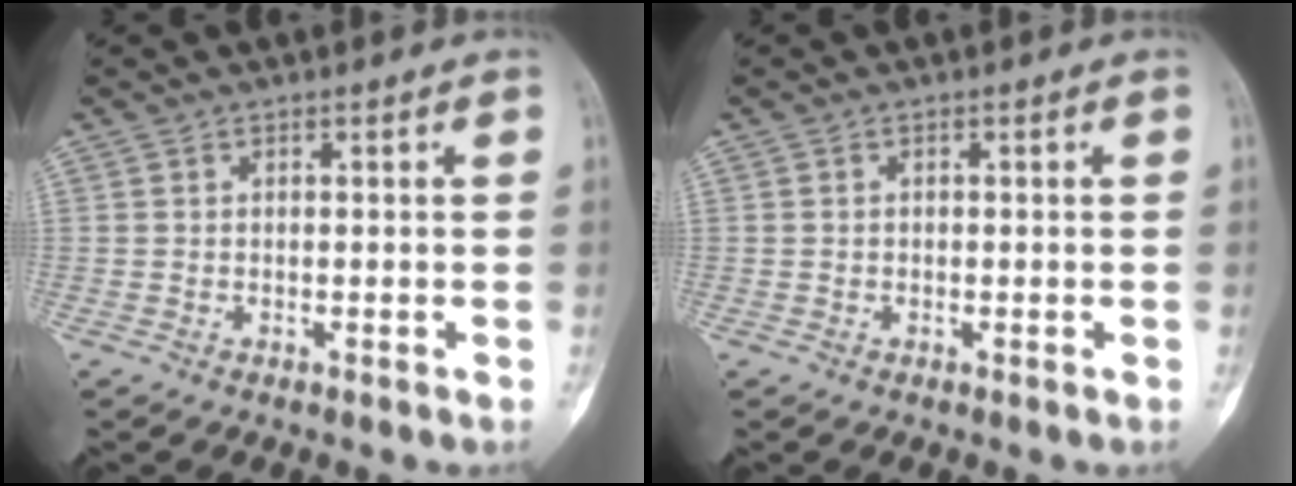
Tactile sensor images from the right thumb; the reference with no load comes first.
{"total": 0.0}